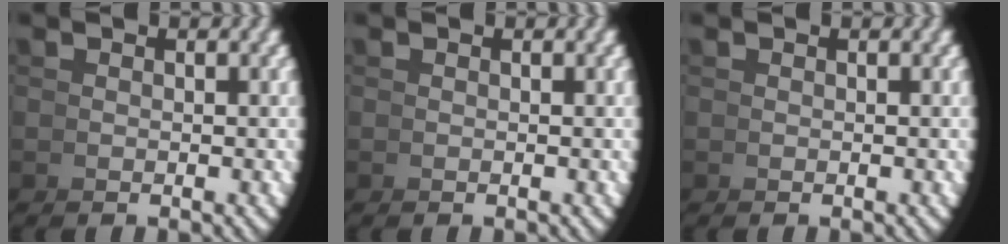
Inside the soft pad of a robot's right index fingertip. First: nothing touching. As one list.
[{"total": 0.0}, {"total": 0.0}]